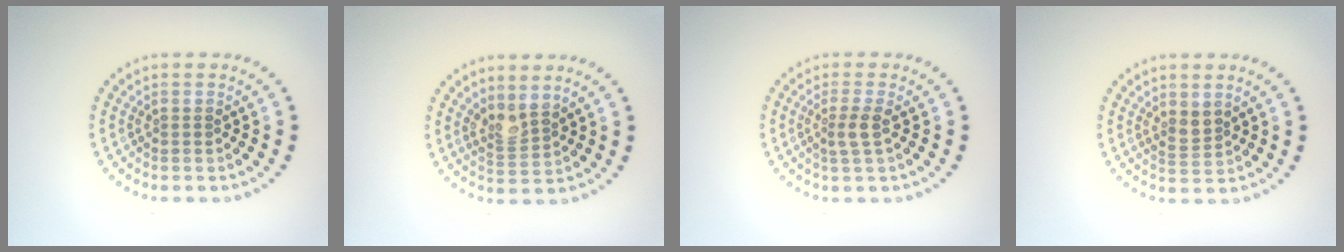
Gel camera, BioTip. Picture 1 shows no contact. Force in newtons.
{"total": 2.1, "press": 1.6, "slide": 1.4}
{"total": 1.6, "press": 1.4, "slide": 0.8}
{"total": 1.7, "press": 1.4, "slide": 0.9}